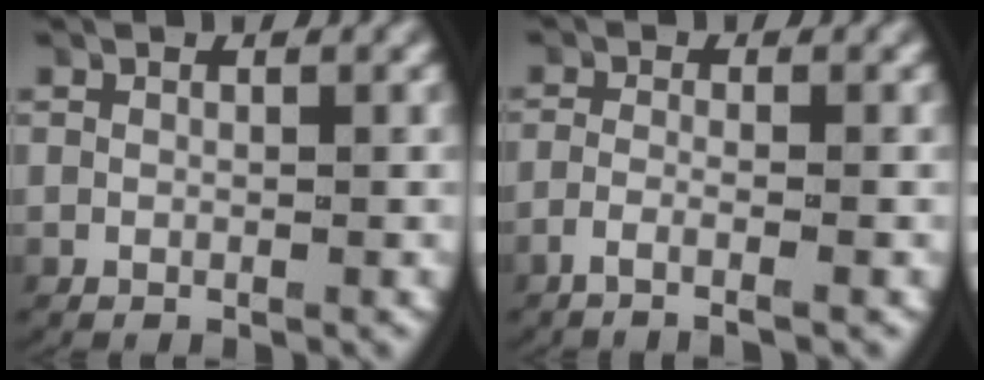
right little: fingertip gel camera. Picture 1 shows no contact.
{"total": 2.5, "force": [-1.9, -0.2, 1.6], "torque": [-0.042, -0.007, -0.032]}